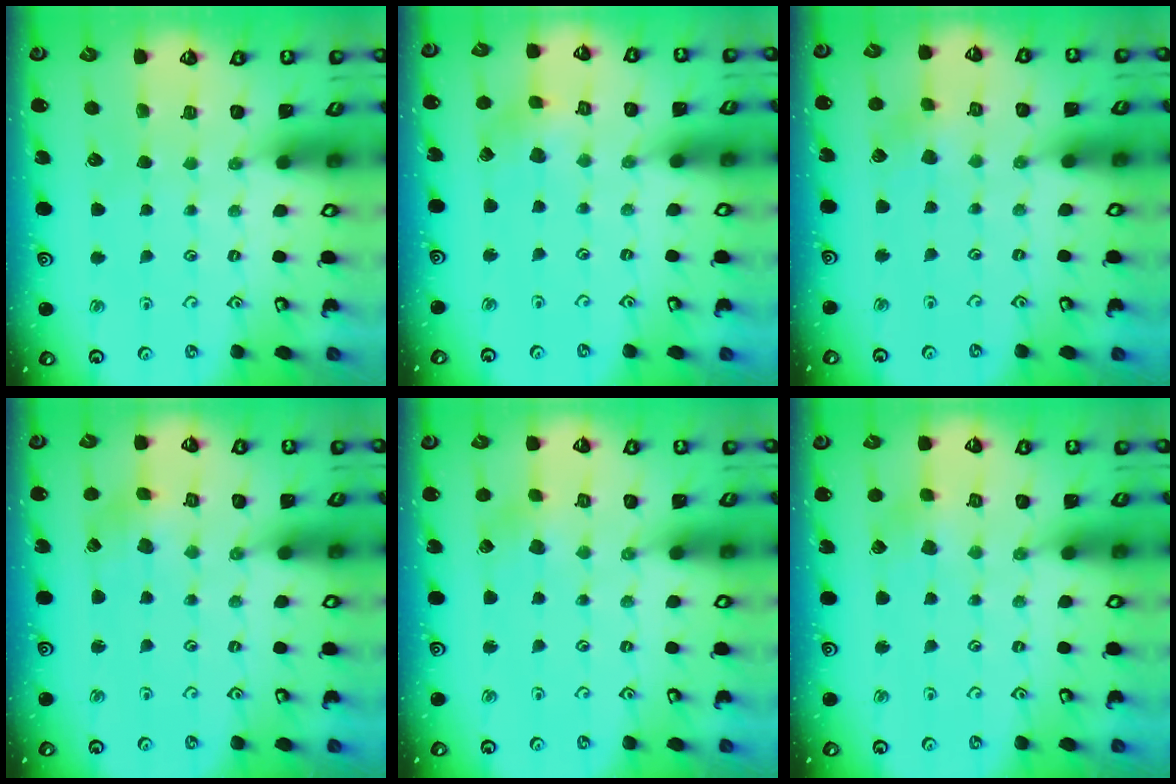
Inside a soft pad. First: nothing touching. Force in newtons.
{"total": 2.7, "press": 2.7, "slide": 0.3}
{"total": 2.9, "press": 2.8, "slide": 0.8}
{"total": 2.6, "press": 2.5, "slide": 0.5}
{"total": 2.3, "press": 2.3, "slide": 0.4}
{"total": 3.0, "press": 3.0, "slide": 0.4}